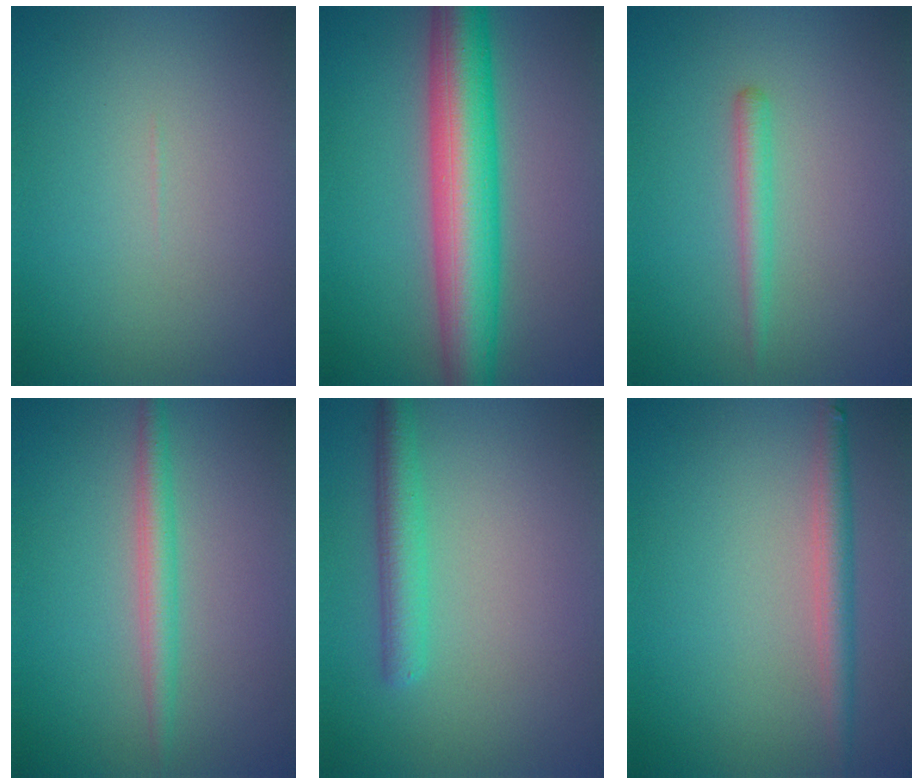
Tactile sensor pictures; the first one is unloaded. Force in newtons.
{"total": 9.8, "press": 9.8, "slide": 0.1}
{"total": 1.7, "press": 1.7, "slide": 0.2}
{"total": 2.5, "press": 2.5, "slide": 0.1}
{"total": 2.9, "press": 2.9, "slide": 0.2}
{"total": 2.6, "press": 2.6, "slide": 0.1}